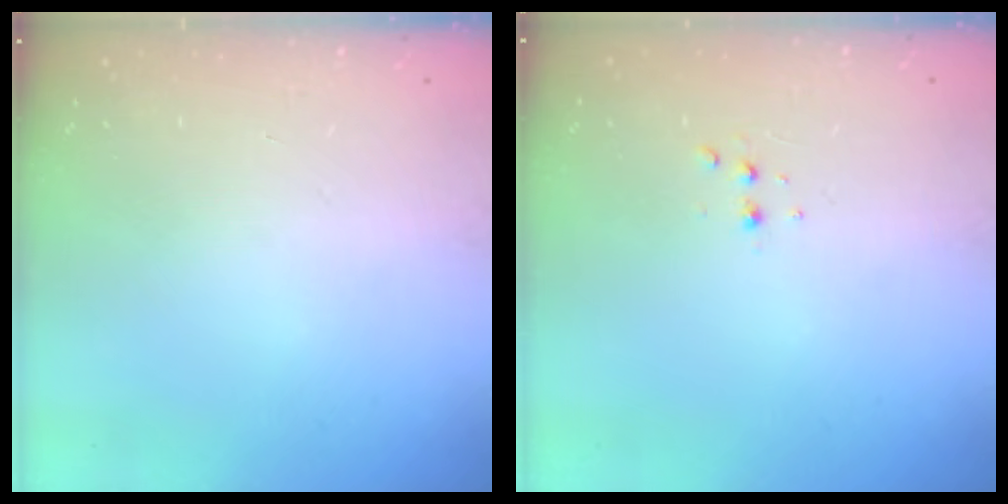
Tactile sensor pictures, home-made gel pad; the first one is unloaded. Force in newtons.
{"total": 3.1, "press": 3.0, "slide": 0.6}